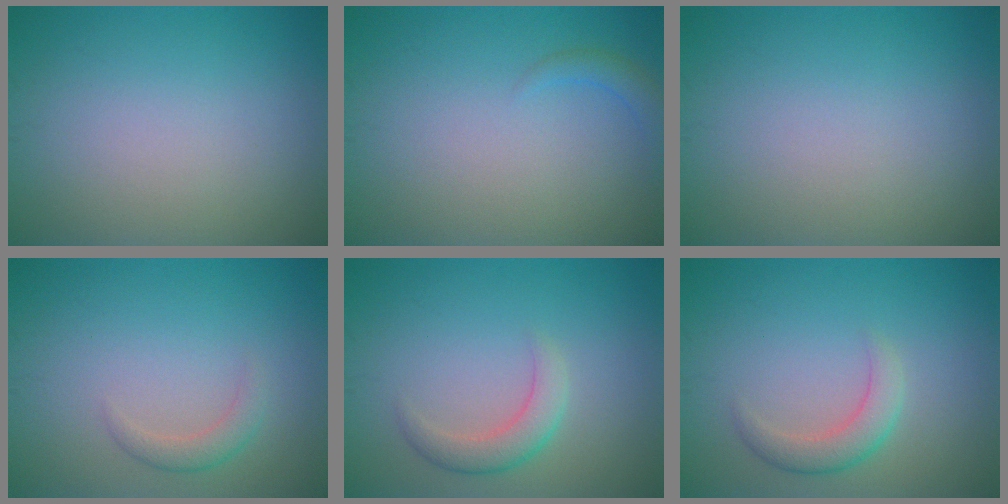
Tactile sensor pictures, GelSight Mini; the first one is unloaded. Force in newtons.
{"total": 1.3, "press": 1.3, "slide": 0.2}
{"total": 0.0}
{"total": 1.6, "press": 1.6, "slide": 0.1}
{"total": 2.6, "press": 2.6, "slide": 0.0}
{"total": 2.6, "press": 2.6, "slide": 0.0}